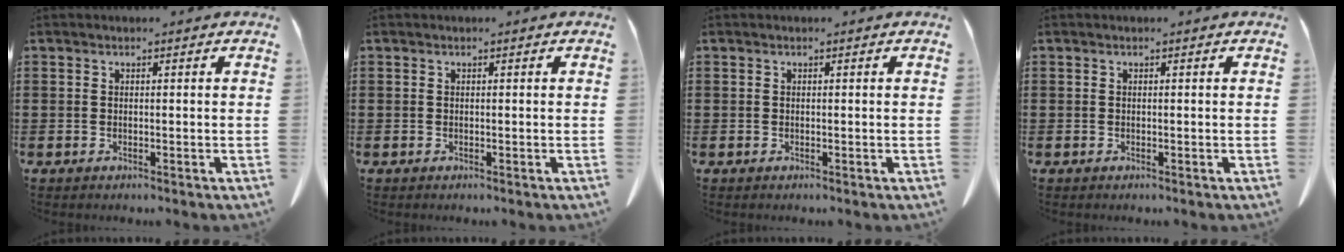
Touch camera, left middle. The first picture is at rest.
{"total": 0.0}
{"total": 0.0}
{"total": 0.0}